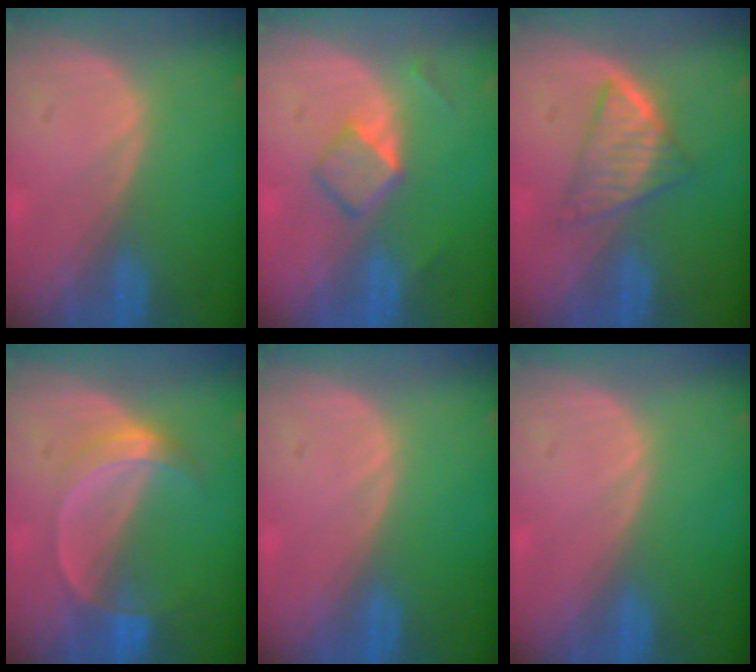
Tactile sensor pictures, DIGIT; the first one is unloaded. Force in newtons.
{"total": 4.1, "press": 4.0, "slide": 0.9}
{"total": 5.4, "press": 5.1, "slide": 1.5}
{"total": 5.3, "press": 4.8, "slide": 2.3}
{"total": 0.0}
{"total": 0.0}